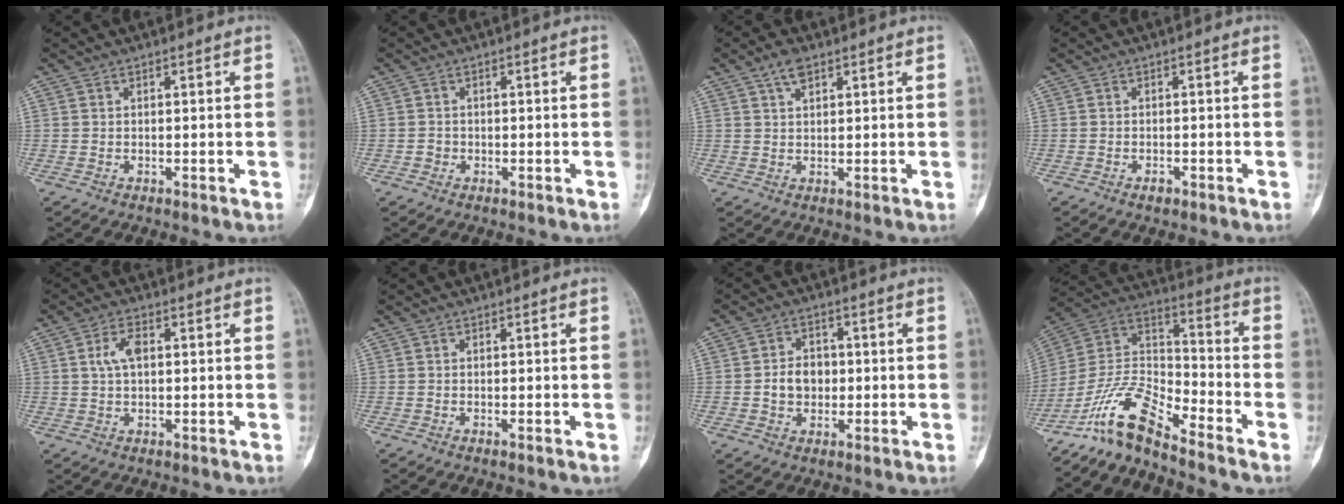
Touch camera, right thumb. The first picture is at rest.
{"total": 1.1, "force": [-0.4, 1.0, 0.2], "torque": [0.004, 0.006, -0.010]}
{"total": 3.3, "force": [2.0, 1.7, 2.1], "torque": [-0.032, -0.001, 0.037]}
{"total": 1.2, "force": [-0.7, 0.7, 0.7], "torque": [-0.012, 0.003, -0.011]}
{"total": 4.4, "force": [0.8, 2.3, 3.6], "torque": [-0.074, 0.006, 0.014]}
{"total": 0.0}
{"total": 5.6, "force": [-0.4, 4.5, 3.3], "torque": [-0.030, 0.014, -0.008]}
{"total": 11.5, "force": [-9.8, 2.4, 5.5], "torque": [-0.116, 0.087, -0.199]}